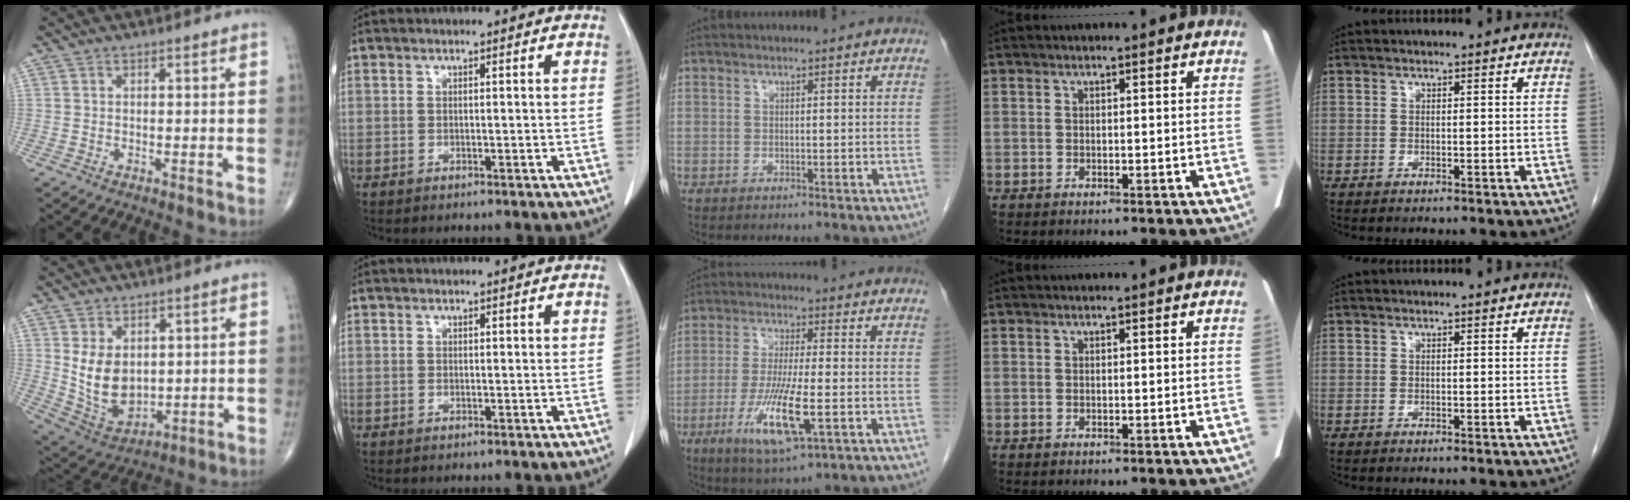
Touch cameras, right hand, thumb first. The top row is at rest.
{"thumb": {"total": 10.5, "force": [1.7, 7.3, 7.4], "torque": [-0.111, -0.019, 0.056]}, "middle": {"total": 10.5, "force": [-3.2, 1.3, 9.9], "torque": [-0.200, -0.022, -0.057]}}